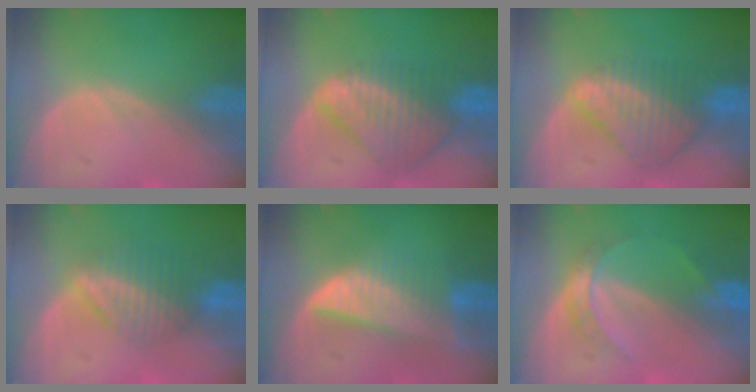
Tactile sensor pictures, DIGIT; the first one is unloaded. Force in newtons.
{"total": 8.9, "press": 7.6, "slide": 4.5}
{"total": 8.1, "press": 7.2, "slide": 3.7}
{"total": 6.8, "press": 5.8, "slide": 3.5}
{"total": 7.1, "press": 6.8, "slide": 2.2}
{"total": 4.8, "press": 4.3, "slide": 2.1}